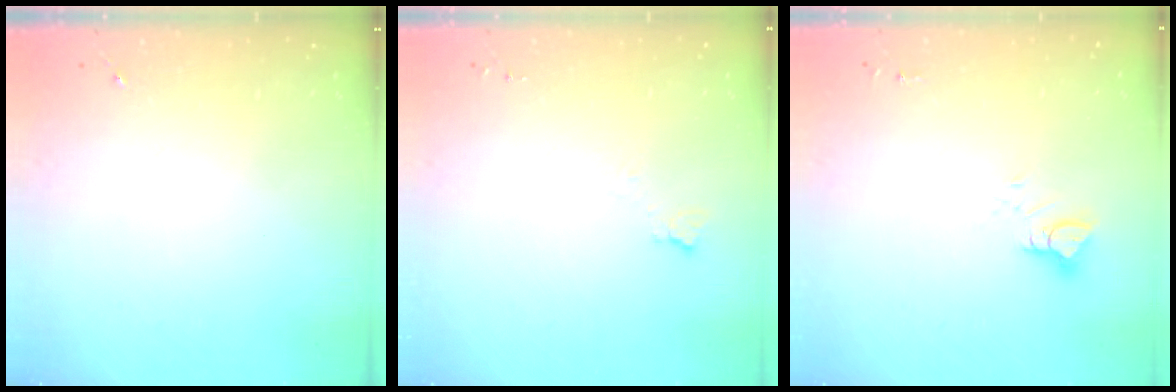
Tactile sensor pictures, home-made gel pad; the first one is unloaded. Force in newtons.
{"total": 4.1, "press": 4.0, "slide": 0.6}
{"total": 5.1, "press": 5.1, "slide": 0.3}